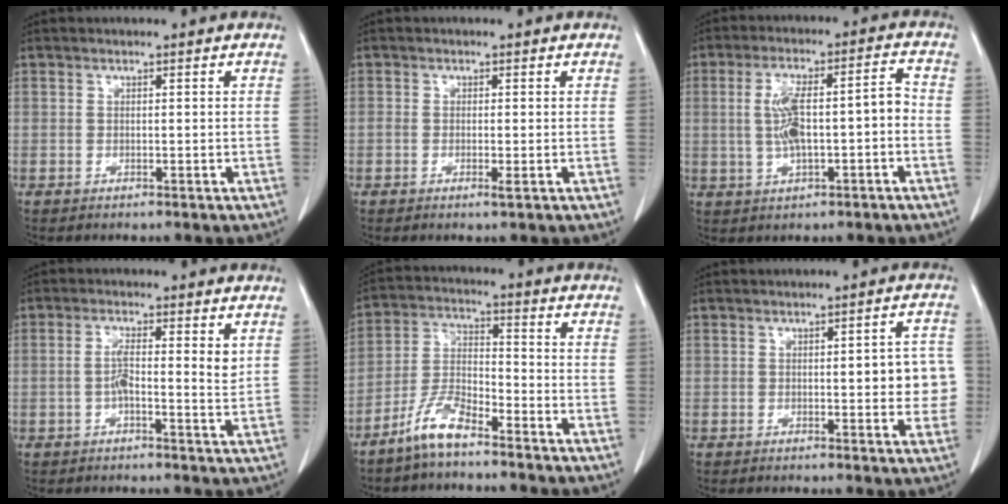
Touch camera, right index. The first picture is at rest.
{"total": 1.4, "force": [-0.5, 0.2, 1.2], "torque": [-0.019, -0.001, -0.008]}
{"total": 9.5, "force": [-0.9, 2.3, 9.1], "torque": [-0.171, 0.030, -0.008]}
{"total": 4.5, "force": [0.6, 0.8, 4.4], "torque": [-0.077, 0.005, 0.005]}
{"total": 7.0, "force": [-5.4, 1.4, 4.3], "torque": [-0.099, -0.006, -0.112]}
{"total": 6.6, "force": [-0.1, 2.2, 6.2], "torque": [-0.061, 0.010, -0.003]}